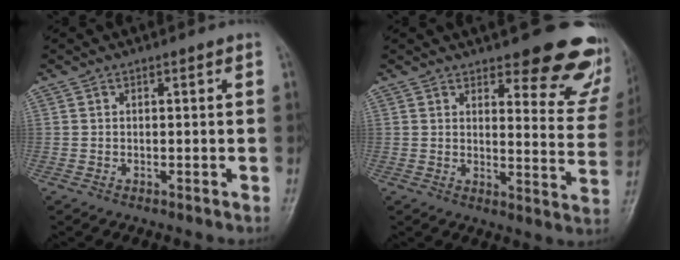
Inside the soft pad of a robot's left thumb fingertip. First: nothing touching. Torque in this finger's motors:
{"motor_torque": [0.36, 0.18, 0.08, -0.04, 0.05]}